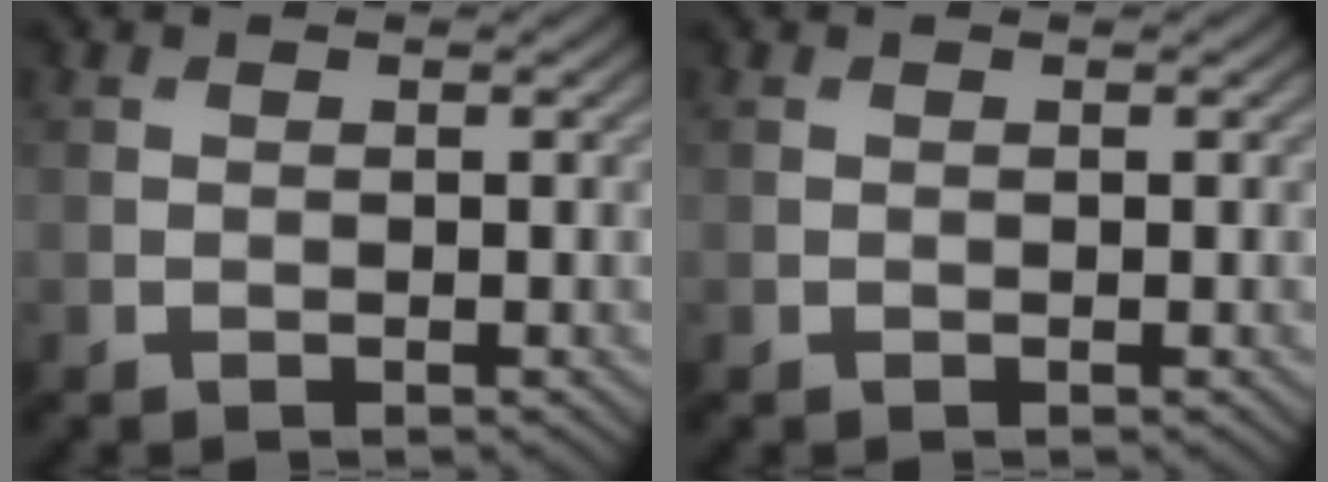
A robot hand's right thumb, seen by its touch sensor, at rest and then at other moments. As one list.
[{"total": 0.0}]